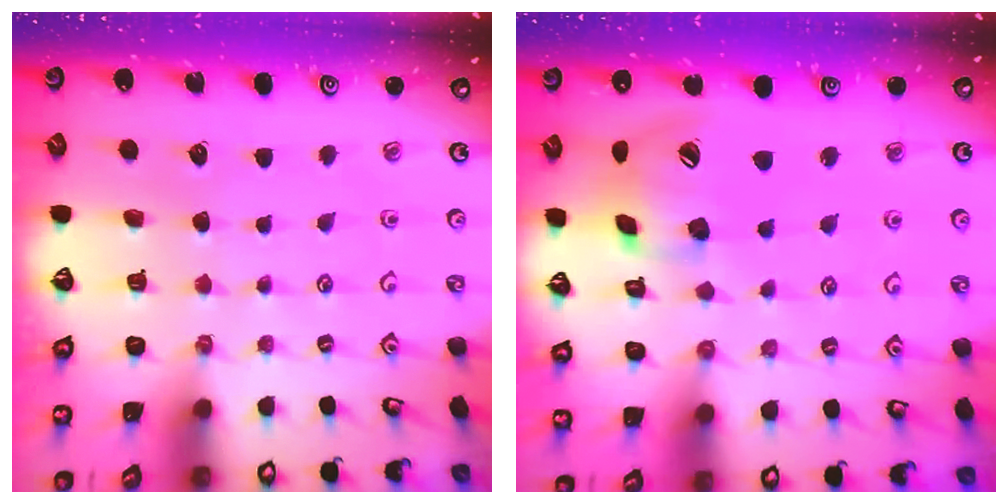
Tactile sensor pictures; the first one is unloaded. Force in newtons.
{"total": 16.0, "press": 15.9, "slide": 2.3}